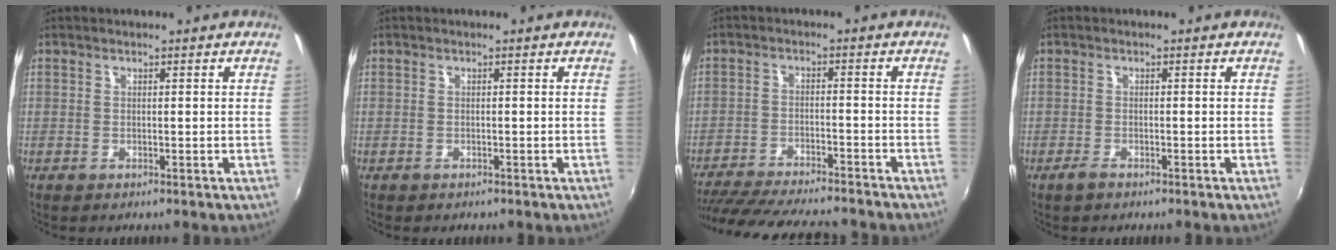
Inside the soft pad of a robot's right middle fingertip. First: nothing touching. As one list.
[{"total": 0.7, "force": [-0.5, 0.5, 0.1], "torque": [-0.005, -0.001, -0.006]}, {"total": 20.1, "force": [-17.6, 3.8, 9.1], "torque": [-0.176, -0.026, -0.262]}, {"total": 1.5, "force": [-1.2, 0.5, 0.8], "torque": [-0.020, -0.003, -0.024]}]